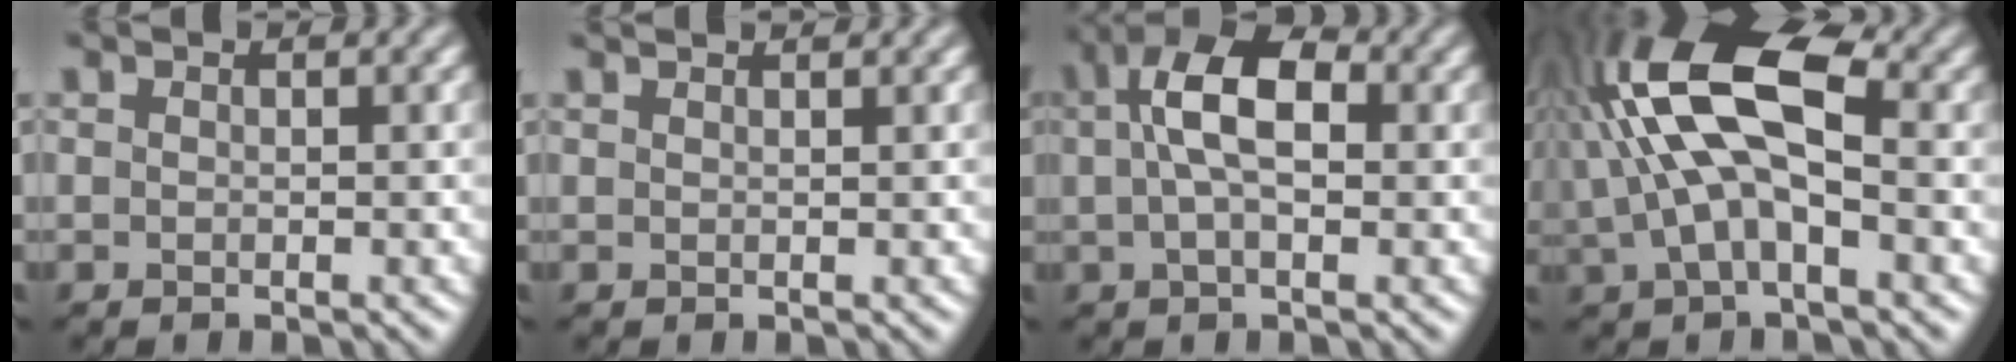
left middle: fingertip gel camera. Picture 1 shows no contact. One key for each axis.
{"total": 1.0, "fx": 1.0, "fy": -0.1, "fz": 0.1, "tx": -0.005, "ty": 0.003, "tz": 0.015}
{"total": 5.7, "fx": 1.4, "fy": 2.7, "fz": 4.8, "tx": -0.095, "ty": 0.016, "tz": 0.019}
{"total": 10.2, "fx": 1.8, "fy": 4.9, "fz": 8.8, "tx": -0.183, "ty": 0.030, "tz": 0.021}